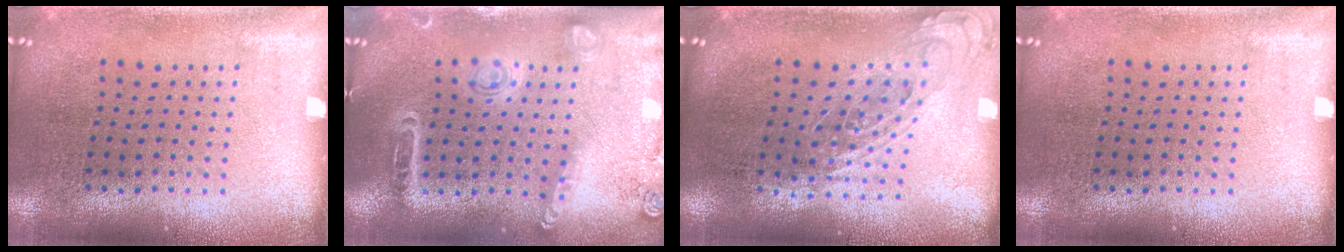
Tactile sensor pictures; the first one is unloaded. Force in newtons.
{"total": 1.6, "press": 1.5, "slide": 0.4}
{"total": 0.8, "press": 0.8, "slide": 0.3}
{"total": 0.0}